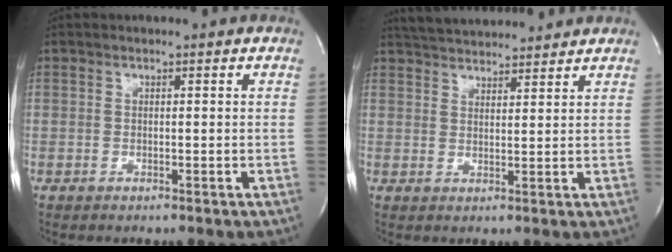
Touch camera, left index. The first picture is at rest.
{"total": 10.2, "force": [9.6, 1.8, 2.9], "torque": [-0.052, 0.022, 0.144]}